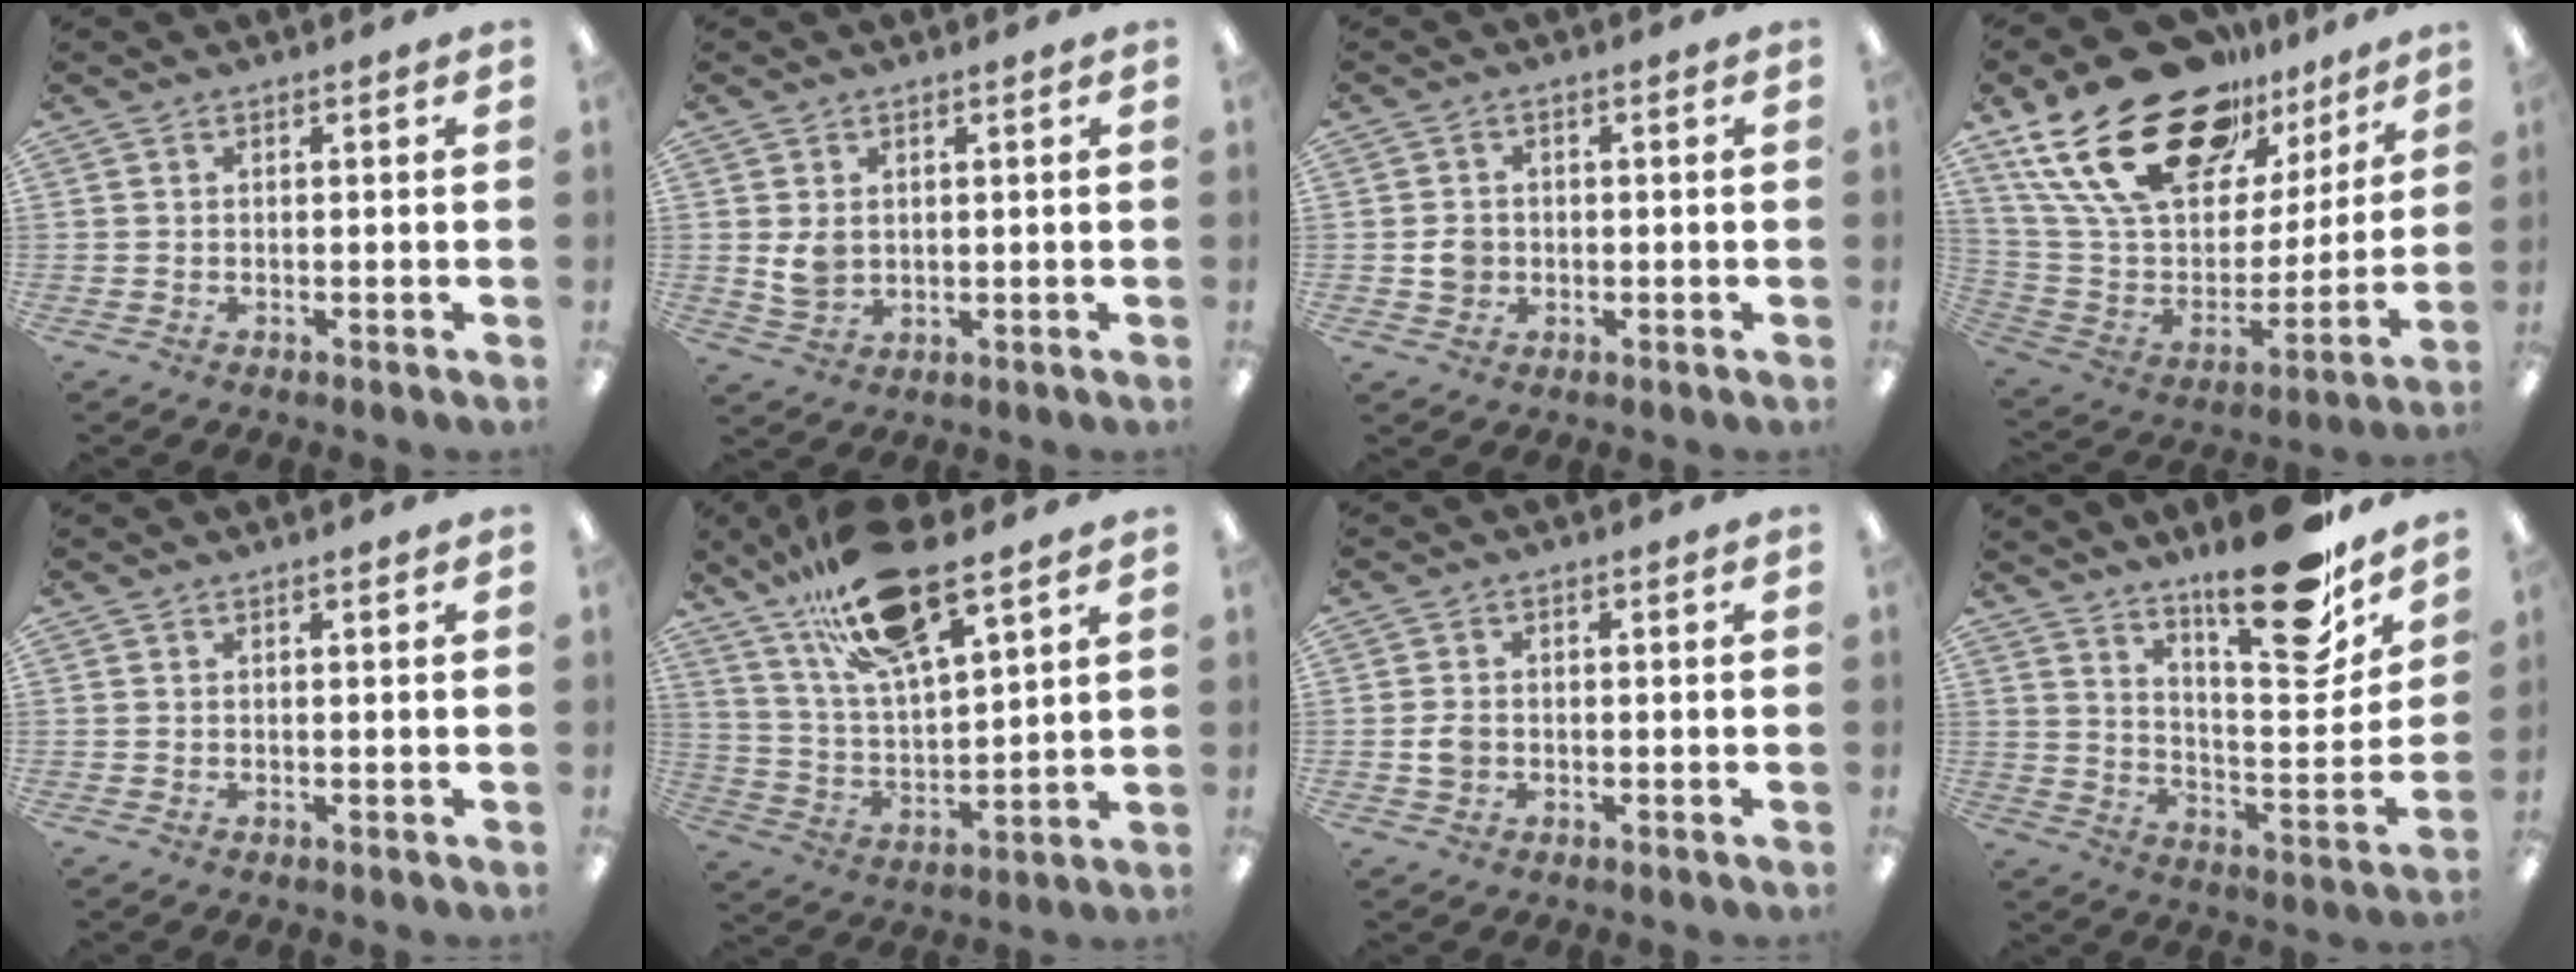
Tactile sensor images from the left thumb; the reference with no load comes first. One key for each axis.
{"total": 4.2, "fx": 1.2, "fy": 3.1, "fz": 2.5, "tx": -0.041, "ty": -0.005, "tz": 0.020}
{"total": 3.1, "fx": -0.4, "fy": 2.8, "fz": 1.3, "tx": -0.016, "ty": 0.002, "tz": -0.010}
{"total": 27.9, "fx": 18.0, "fy": 14.4, "fz": 15.6, "tx": -0.304, "ty": -0.106, "tz": 0.328}
{"total": 0.0}
{"total": 20.6, "fx": 14.8, "fy": 6.0, "fz": 13.0, "tx": -0.240, "ty": -0.067, "tz": 0.254}
{"total": 2.7, "fx": -0.4, "fy": 2.1, "fz": 1.7, "tx": -0.031, "ty": 0.005, "tz": -0.008}
{"total": 21.1, "fx": 16.8, "fy": 5.1, "fz": 11.6, "tx": -0.164, "ty": -0.124, "tz": 0.273}